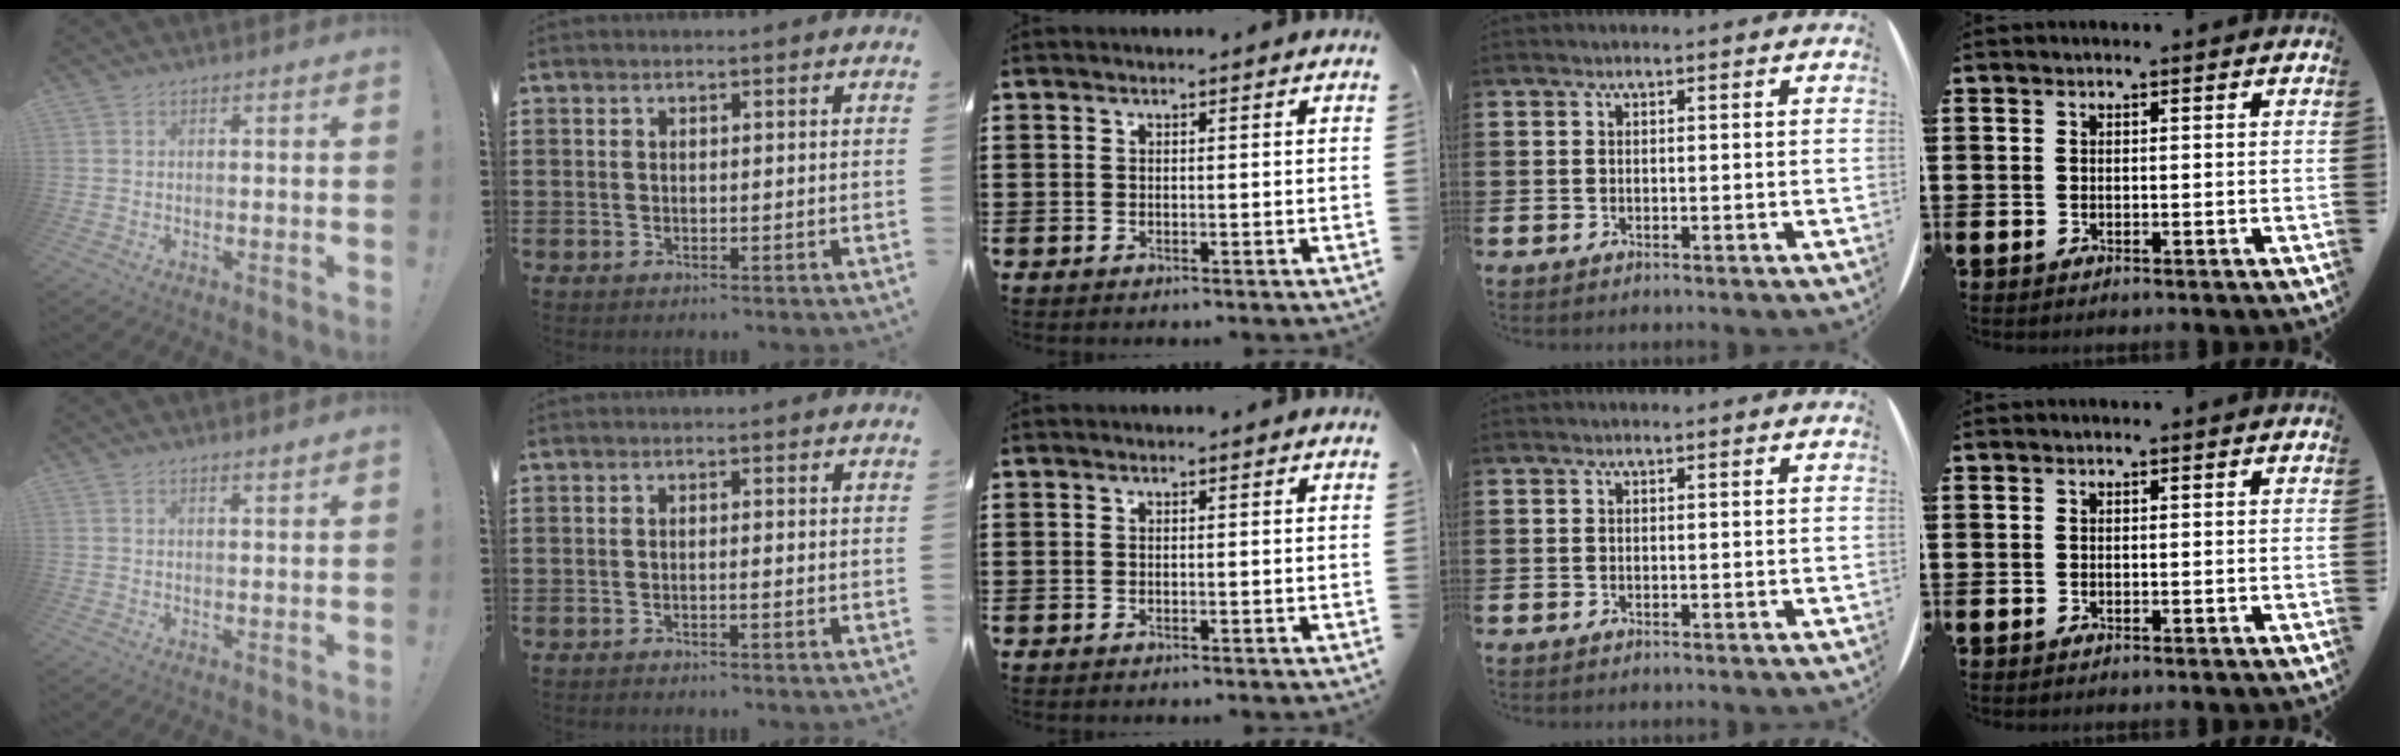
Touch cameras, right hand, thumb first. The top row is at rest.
{"thumb": {"total": 1.5, "force": [1.4, -0.1, 0.7], "torque": [-0.006, -0.010, 0.022]}, "index": {"total": 0.8, "force": [-0.6, -0.1, 0.5], "torque": [-0.008, -0.001, -0.012]}}